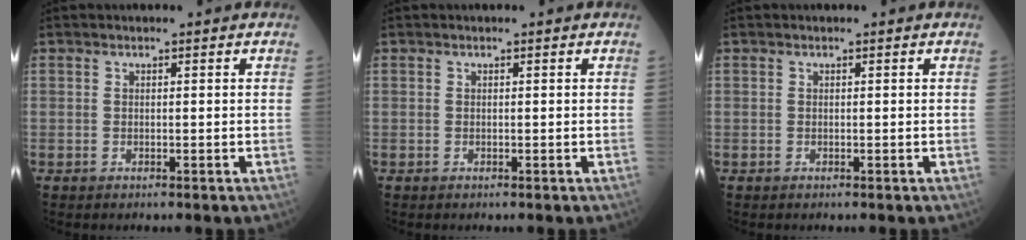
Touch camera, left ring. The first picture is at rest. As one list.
[{"total": 0.0}, {"total": 0.0}]